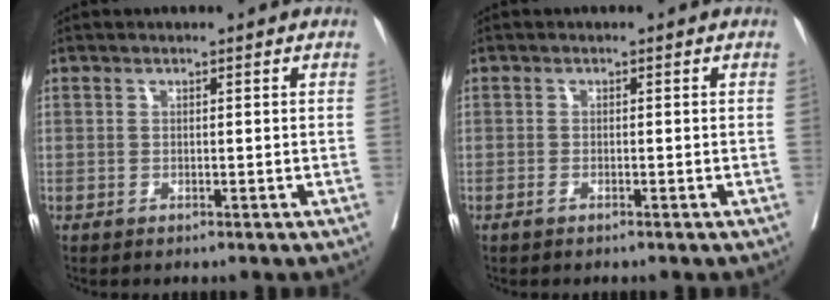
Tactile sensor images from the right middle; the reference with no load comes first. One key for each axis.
{"total": 0.7, "fx": -0.5, "fy": 0.1, "fz": 0.5, "tx": -0.013, "ty": -0.002, "tz": -0.009}